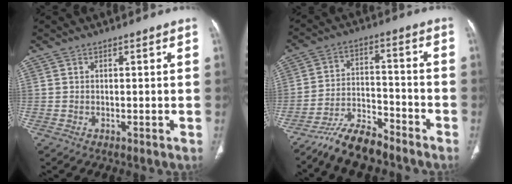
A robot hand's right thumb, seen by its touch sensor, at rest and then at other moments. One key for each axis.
{"total": 9.5, "fx": -8.3, "fy": 2.8, "fz": 3.8, "tx": -0.067, "ty": 0.055, "tz": -0.153}